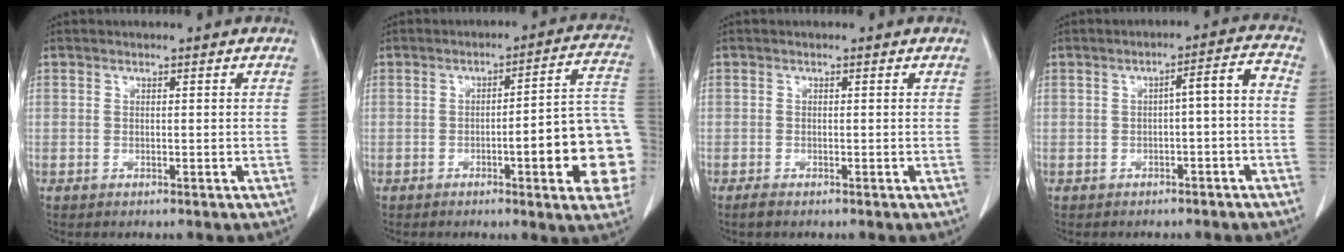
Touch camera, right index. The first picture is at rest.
{"total": 15.1, "force": [-4.0, 2.0, 14.4], "torque": [-0.117, 0.028, -0.045]}
{"total": 0.9, "force": [-0.7, 0.4, 0.4], "torque": [-0.011, -0.001, -0.013]}
{"total": 4.5, "force": [-1.3, 0.7, 4.3], "torque": [-0.058, 0.023, -0.016]}